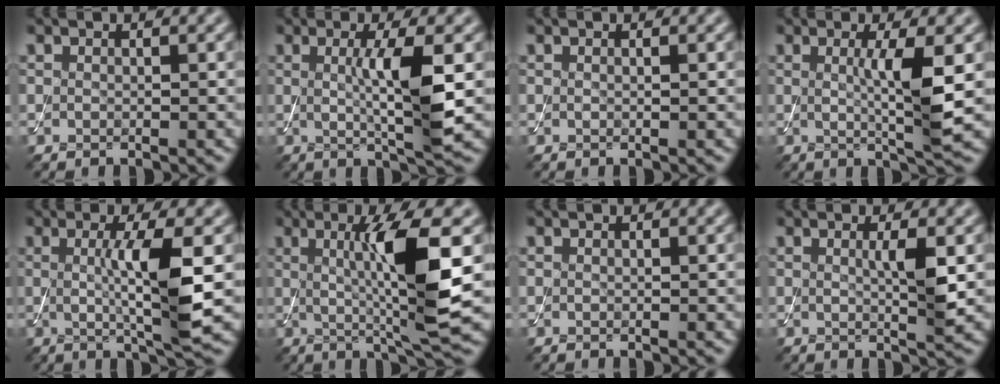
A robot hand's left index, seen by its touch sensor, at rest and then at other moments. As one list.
[{"total": 5.5, "force": [0.3, 0.9, 5.4], "torque": [-0.094, -0.005, 0.006]}, {"total": 0.0}, {"total": 4.6, "force": [0.3, 0.6, 4.6], "torque": [-0.077, -0.009, 0.006]}, {"total": 6.3, "force": [0.2, 1.0, 6.2], "torque": [-0.109, -0.005, 0.002]}, {"total": 8.3, "force": [0.9, 1.1, 8.2], "torque": [-0.128, -0.009, 0.020]}, {"total": 0.0}, {"total": 2.7, "force": [0.3, 0.3, 2.6], "torque": [-0.045, -0.004, 0.005]}]